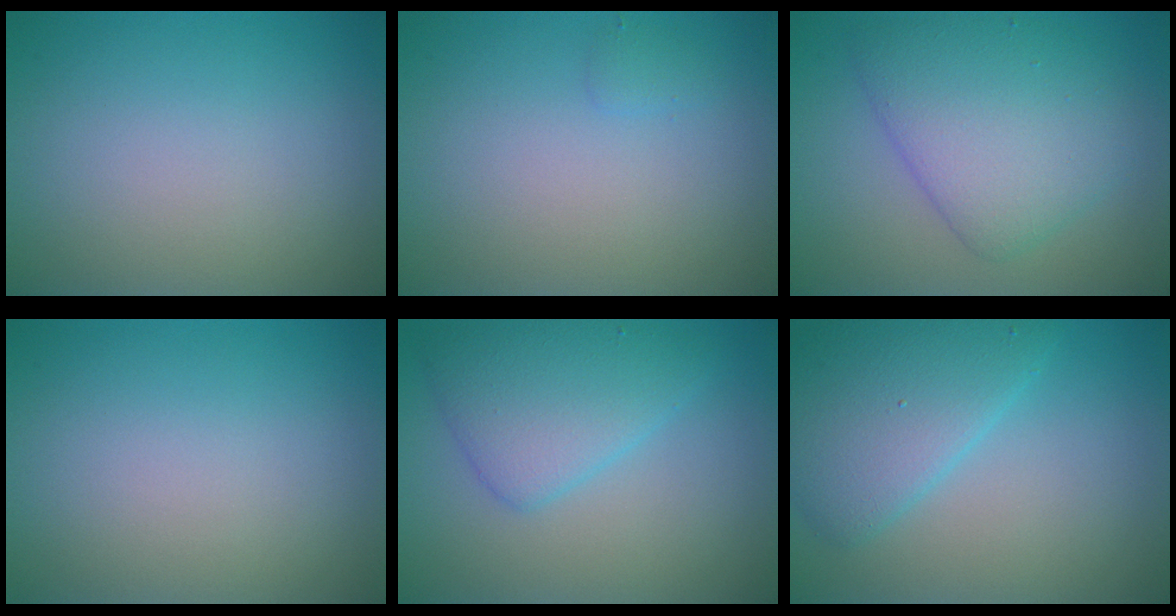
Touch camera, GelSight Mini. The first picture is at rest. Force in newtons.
{"total": 0.7, "press": 0.7, "slide": 0.1}
{"total": 6.2, "press": 6.2, "slide": 0.1}
{"total": 0.0}
{"total": 4.6, "press": 4.5, "slide": 0.1}
{"total": 5.4, "press": 5.4, "slide": 0.1}